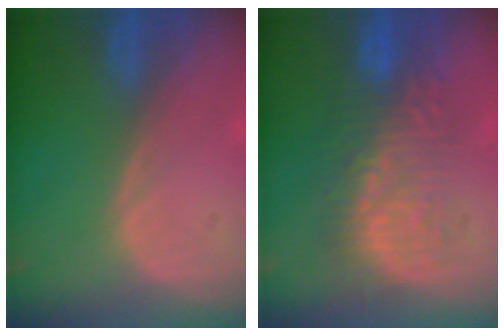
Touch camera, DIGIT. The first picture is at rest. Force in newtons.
{"total": 8.7, "press": 8.6, "slide": 1.2}